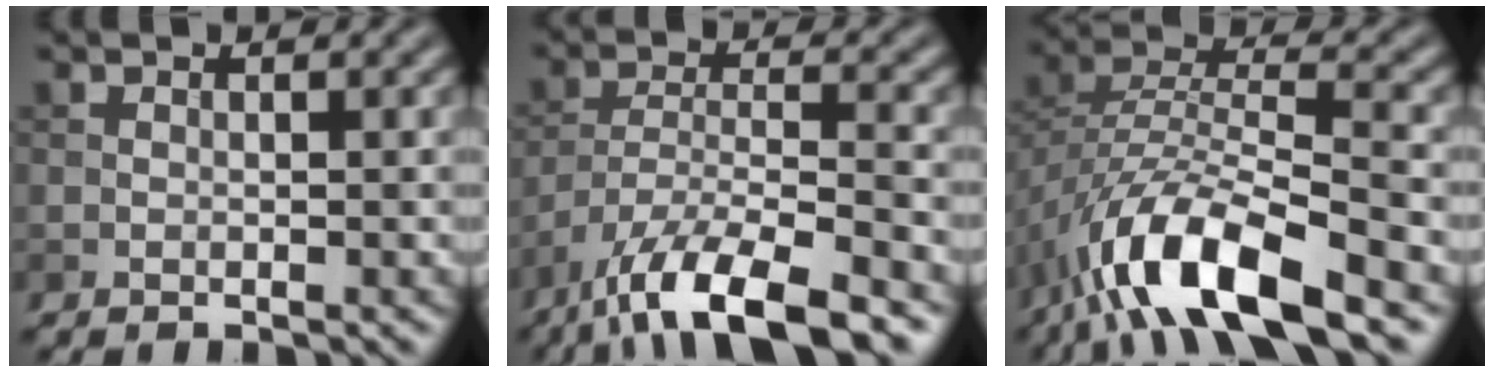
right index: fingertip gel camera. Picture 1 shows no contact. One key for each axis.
{"total": 10.4, "fx": -7.6, "fy": 2.9, "fz": 6.5, "tx": -0.112, "ty": -0.001, "tz": -0.139}
{"total": 10.9, "fx": -6.7, "fy": 3.6, "fz": 7.9, "tx": -0.143, "ty": 0.003, "tz": -0.132}